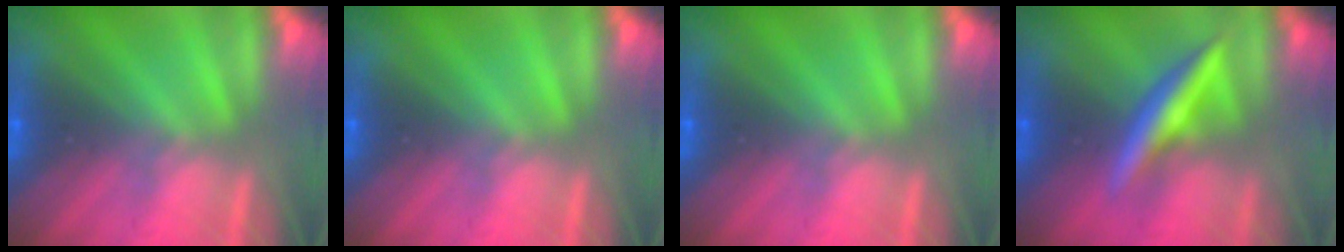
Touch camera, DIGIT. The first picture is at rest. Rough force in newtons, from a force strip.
{"total": 0.0}
{"total": 0.0}
{"total": 2.8}